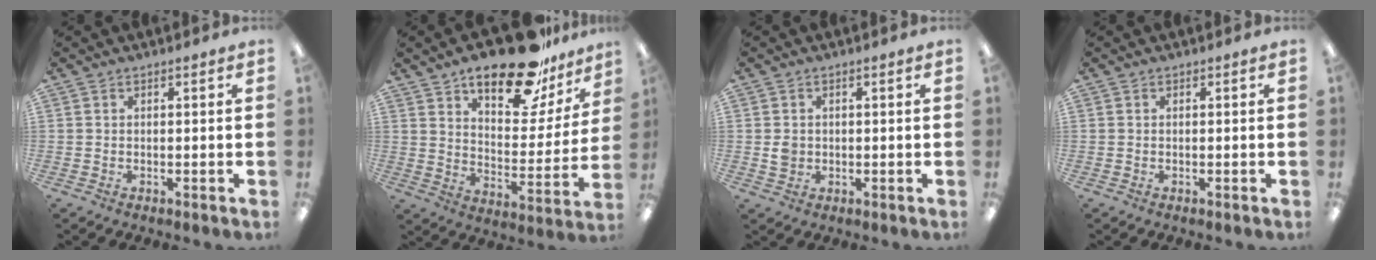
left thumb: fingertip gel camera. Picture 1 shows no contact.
{"total": 21.4, "force": [16.1, 7.8, 11.7], "torque": [-0.176, -0.095, 0.270]}
{"total": 2.4, "force": [0.1, 2.1, 1.2], "torque": [-0.016, 0.002, -0.001]}
{"total": 0.0}